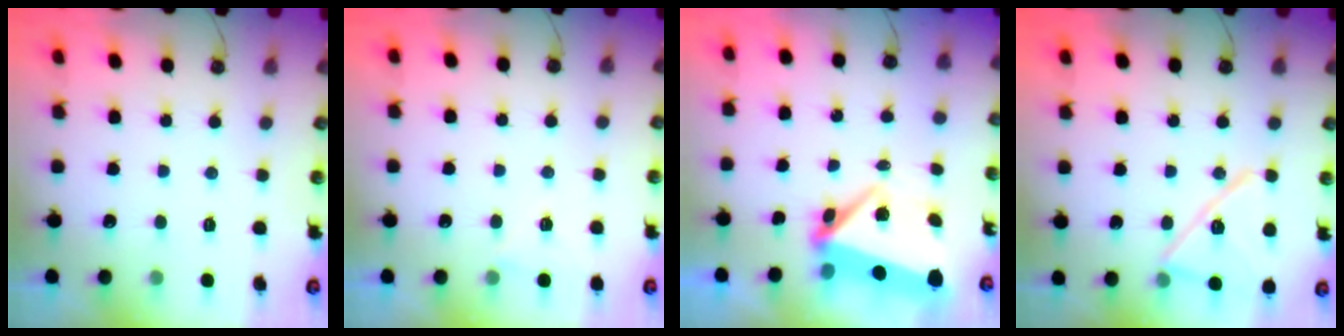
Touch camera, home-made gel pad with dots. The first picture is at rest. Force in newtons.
{"total": 4.0, "press": 3.3, "slide": 2.3}
{"total": 5.9, "press": 5.5, "slide": 2.2}
{"total": 15.5, "press": 15.4, "slide": 1.1}